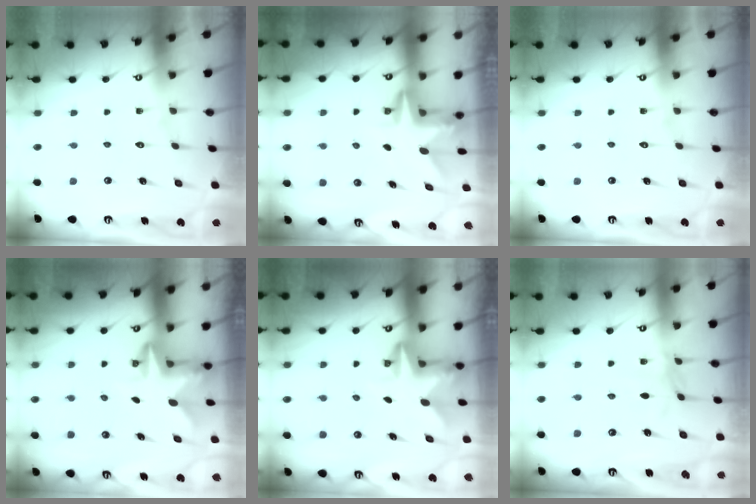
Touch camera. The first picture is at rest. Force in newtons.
{"total": 3.0, "press": 3.0, "slide": 0.2}
{"total": 0.0}
{"total": 2.6, "press": 2.6, "slide": 0.5}
{"total": 2.6, "press": 2.6, "slide": 0.6}
{"total": 1.5, "press": 1.5, "slide": 0.4}